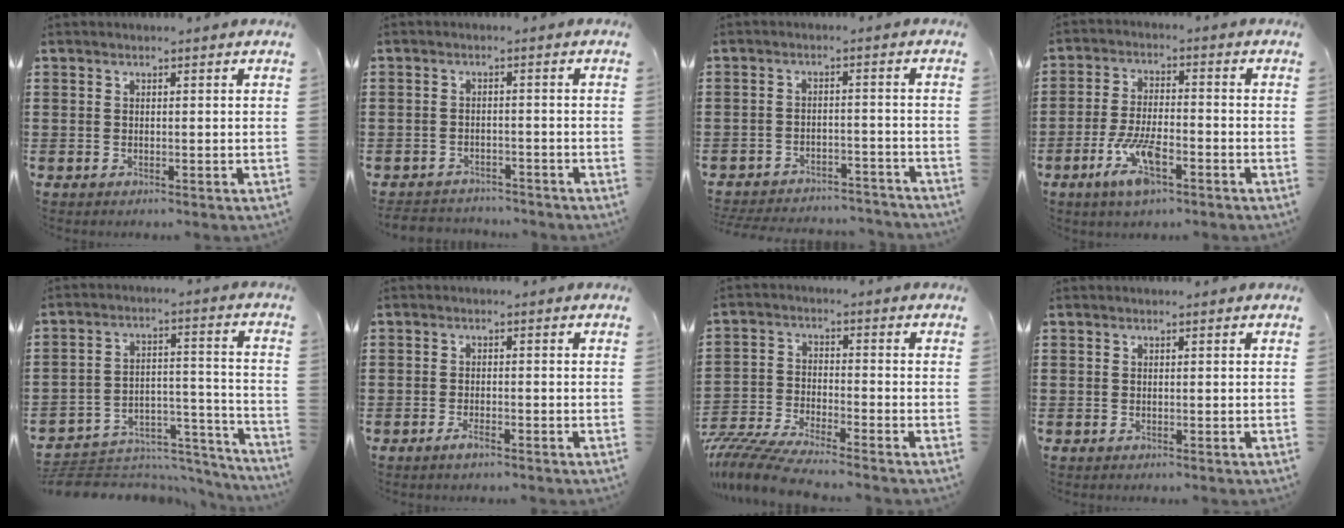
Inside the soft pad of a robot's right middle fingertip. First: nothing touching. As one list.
[{"total": 2.5, "force": [-2.5, 0.5, -0.2], "torque": [-0.005, -0.003, -0.055]}, {"total": 3.9, "force": [-3.9, 0.3, 0.3], "torque": [-0.016, 0.001, -0.084]}, {"total": 8.5, "force": [-4.0, 2.9, 6.9], "torque": [-0.149, -0.006, -0.073]}, {"total": 5.9, "force": [-5.4, 2.2, 0.7], "torque": [-0.010, 0.015, -0.105]}, {"total": 1.8, "force": [-1.2, 0.5, 1.2], "torque": [-0.023, 0.000, -0.024]}, {"total": 6.3, "force": [-6.0, -0.1, 1.9], "torque": [-0.061, -0.017, -0.123]}, {"total": 0.0}]